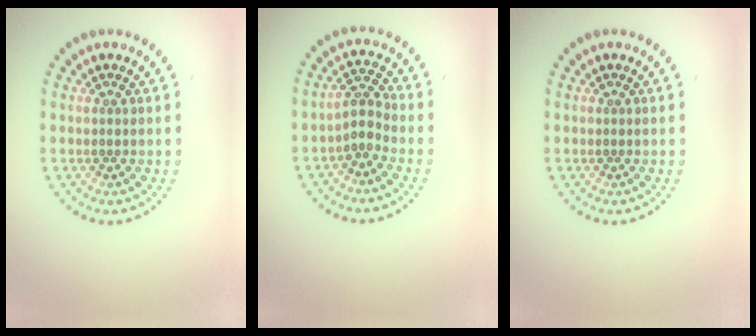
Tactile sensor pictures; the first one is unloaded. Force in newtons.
{"total": 2.1, "press": 1.6, "slide": 1.3}
{"total": 0.0}